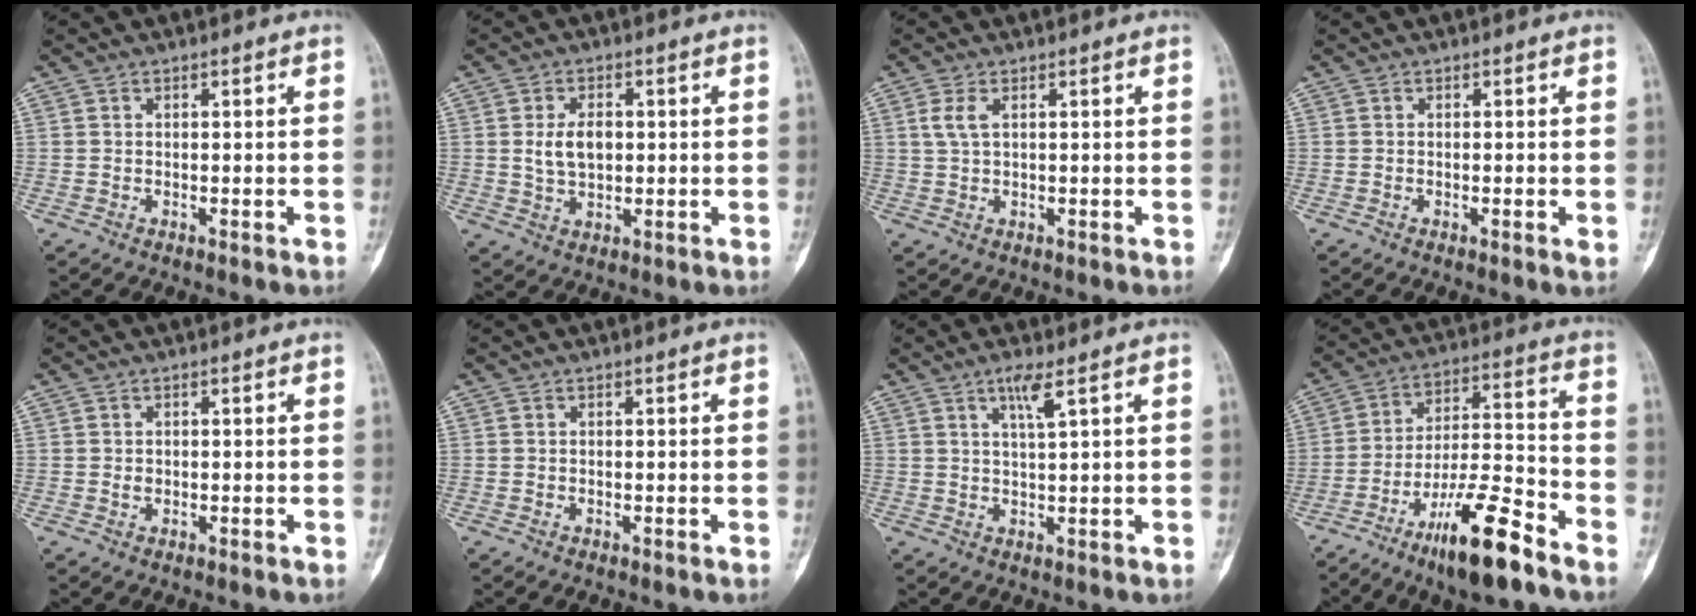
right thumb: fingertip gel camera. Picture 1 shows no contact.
{"total": 5.9, "force": [0.6, 3.7, 4.5], "torque": [-0.075, -0.001, 0.014]}
{"total": 3.0, "force": [1.0, 1.3, 2.5], "torque": [-0.063, 0.007, 0.025]}
{"total": 1.3, "force": [-0.2, 0.3, 1.2], "torque": [-0.019, -0.004, -0.003]}
{"total": 0.8, "force": [0.0, 0.7, 0.5], "torque": [-0.008, 0.001, 0.000]}
{"total": 0.0}
{"total": 3.7, "force": [2.0, 0.1, 3.1], "torque": [-0.068, -0.012, 0.042]}
{"total": 16.0, "force": [-10.3, 3.6, 11.7], "torque": [-0.206, 0.071, -0.177]}